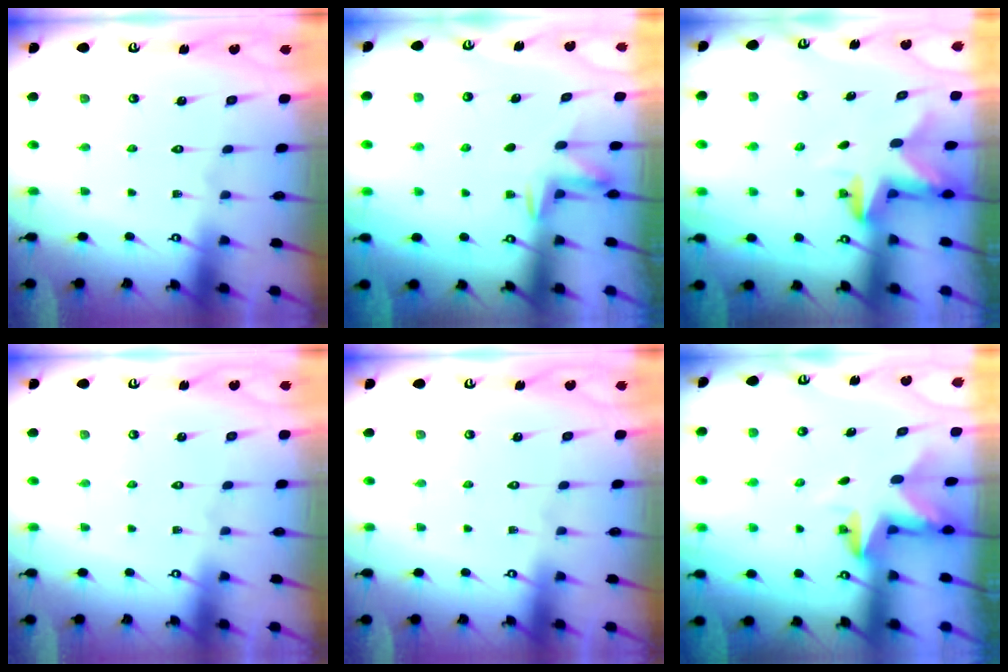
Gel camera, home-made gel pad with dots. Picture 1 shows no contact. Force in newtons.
{"total": 2.3, "press": 2.2, "slide": 0.4}
{"total": 2.7, "press": 2.7, "slide": 0.5}
{"total": 0.0}
{"total": 0.0}
{"total": 2.8, "press": 2.8, "slide": 0.2}